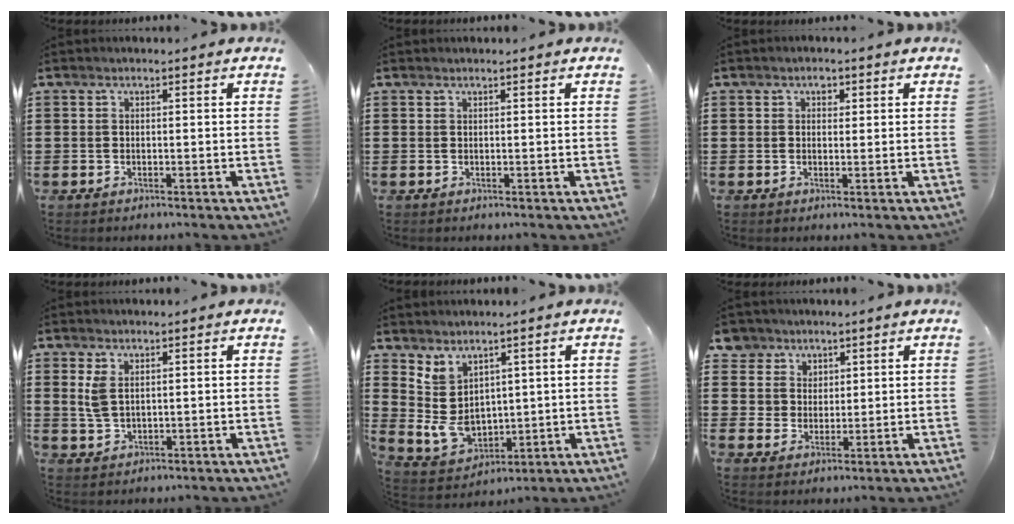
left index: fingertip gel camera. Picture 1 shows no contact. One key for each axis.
{"total": 0.0}
{"total": 1.8, "fx": 0.9, "fy": 1.2, "fz": 0.8, "tx": -0.002, "ty": 0.004, "tz": 0.012}
{"total": 3.0, "fx": 1.1, "fy": 1.7, "fz": 2.2, "tx": -0.059, "ty": 0.005, "tz": 0.017}
{"total": 6.4, "fx": 2.1, "fy": 4.8, "fz": 3.7, "tx": -0.102, "ty": -0.002, "tz": 0.041}
{"total": 5.2, "fx": 2.7, "fy": 4.4, "fz": 0.0, "tx": -0.022, "ty": 0.004, "tz": 0.048}